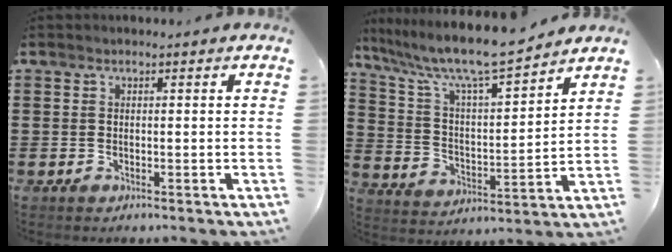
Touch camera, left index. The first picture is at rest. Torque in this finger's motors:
{"motor_torque": [1.13, -1.01, 0.38, 0.21]}